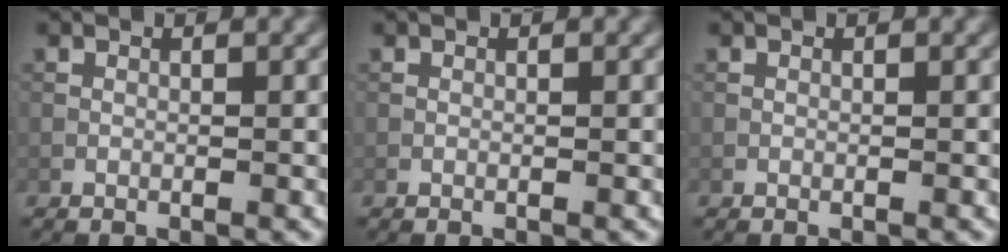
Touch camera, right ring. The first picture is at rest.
{"total": 0.0}
{"total": 0.0}